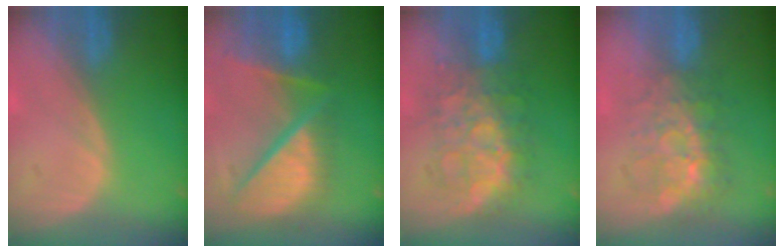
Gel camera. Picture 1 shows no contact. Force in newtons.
{"total": 12.1, "press": 10.0, "slide": 6.8}
{"total": 8.9, "press": 8.9, "slide": 0.5}
{"total": 8.1, "press": 7.3, "slide": 3.7}